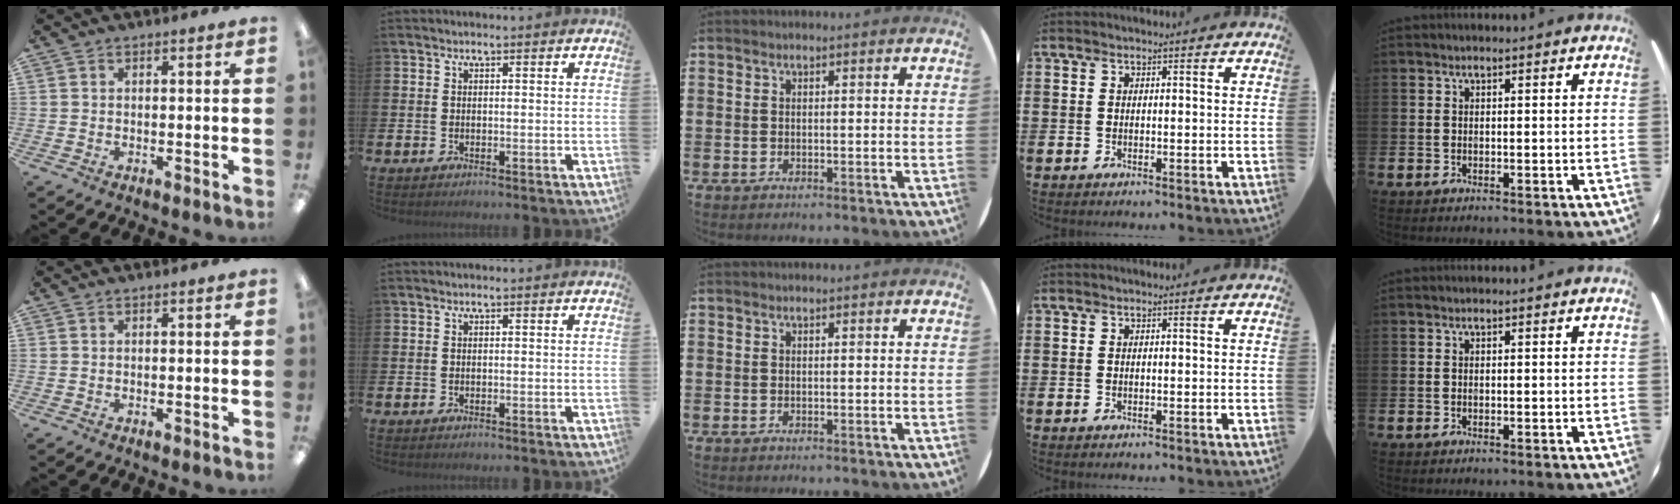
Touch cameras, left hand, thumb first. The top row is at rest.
{}